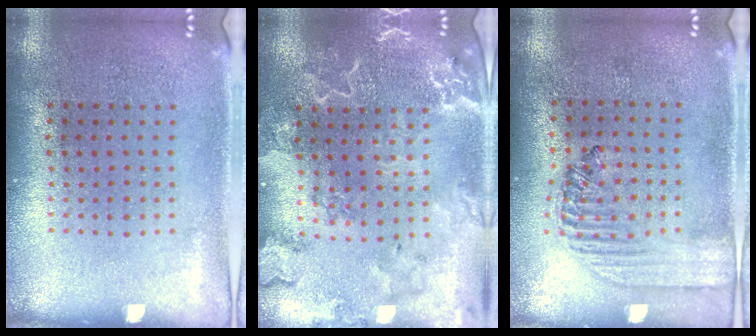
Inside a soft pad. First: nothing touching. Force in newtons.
{"total": 2.7, "press": 2.5, "slide": 1.0}
{"total": 1.4, "press": 1.3, "slide": 0.5}